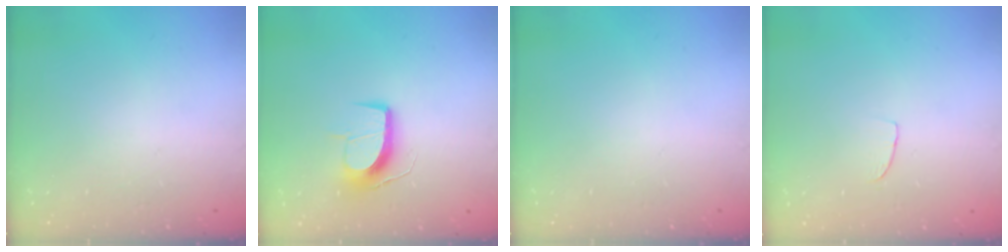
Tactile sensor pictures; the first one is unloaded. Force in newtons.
{"total": 11.3, "press": 11.3, "slide": 0.7}
{"total": 0.0}
{"total": 2.5, "press": 2.5, "slide": 0.1}